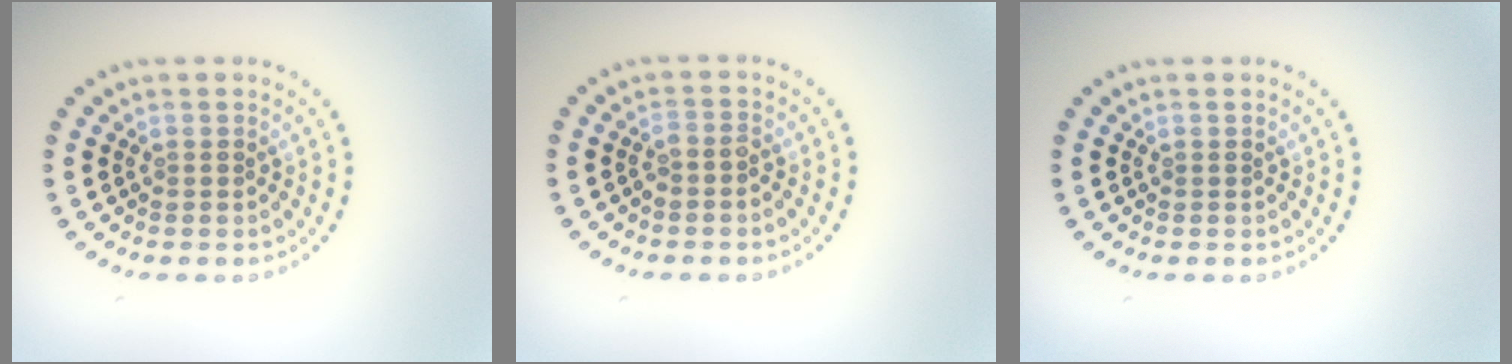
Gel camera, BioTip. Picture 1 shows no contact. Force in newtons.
{"total": 0.8, "press": 0.6, "slide": 0.6}
{"total": 0.0}